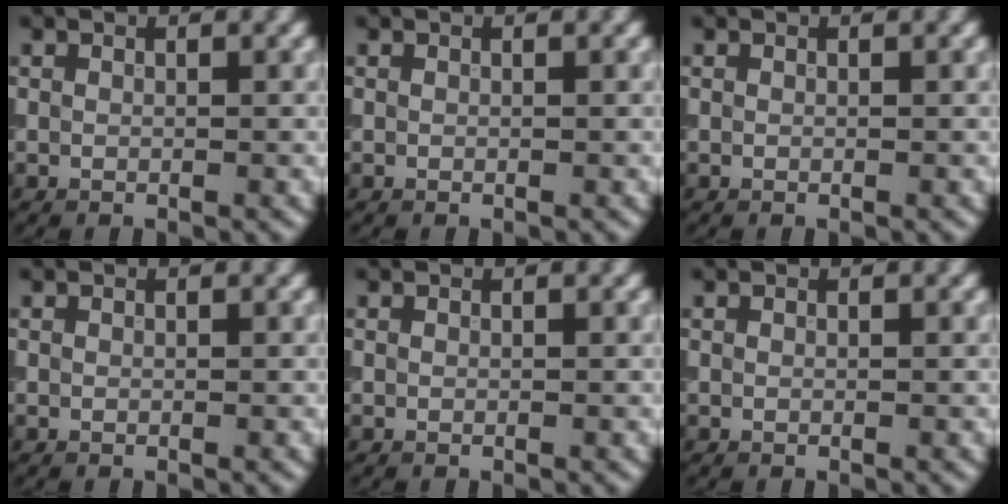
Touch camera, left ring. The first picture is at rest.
{"total": 0.0}
{"total": 0.0}
{"total": 0.0}
{"total": 0.0}
{"total": 0.0}